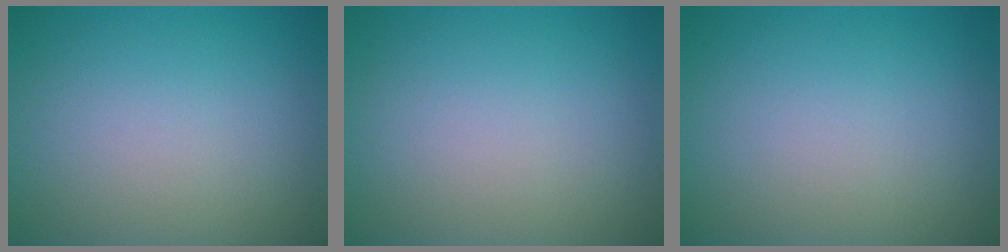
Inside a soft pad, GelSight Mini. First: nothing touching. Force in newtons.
{"total": 0.0}
{"total": 0.0}